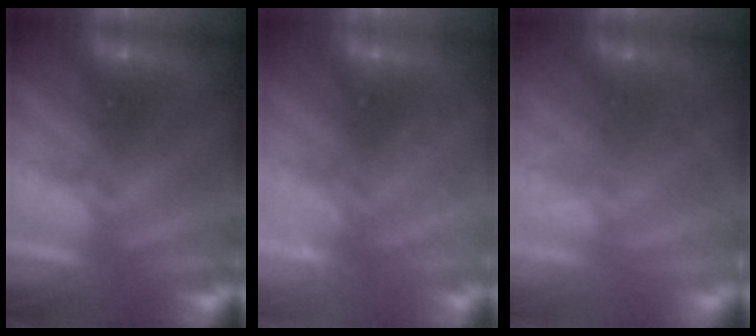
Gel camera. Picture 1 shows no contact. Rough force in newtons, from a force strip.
{"total": 2.2}
{"total": 7.6}